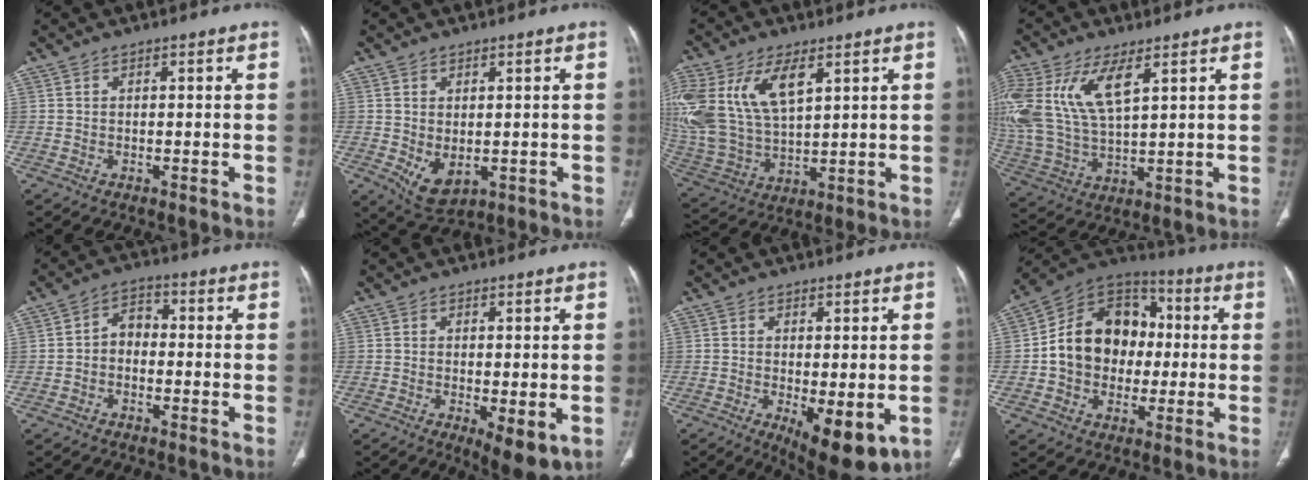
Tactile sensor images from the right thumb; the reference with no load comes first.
{"total": 5.7, "force": [-0.8, 3.5, 4.4], "torque": [-0.068, -0.010, 0.007]}
{"total": 22.0, "force": [8.3, 12.3, 16.2], "torque": [-0.371, -0.008, 0.167]}
{"total": 18.5, "force": [6.9, 8.8, 14.8], "torque": [-0.343, -0.012, 0.142]}
{"total": 4.6, "force": [-0.9, 3.5, 2.9], "torque": [-0.035, 0.021, -0.029]}
{"total": 6.6, "force": [-1.7, 2.3, 6.0], "torque": [-0.091, -0.021, -0.020]}
{"total": 10.0, "force": [-2.7, 3.8, 8.8], "torque": [-0.121, -0.023, -0.029]}
{"total": 17.3, "force": [-0.2, 13.8, 10.5], "torque": [-0.132, 0.034, -0.008]}